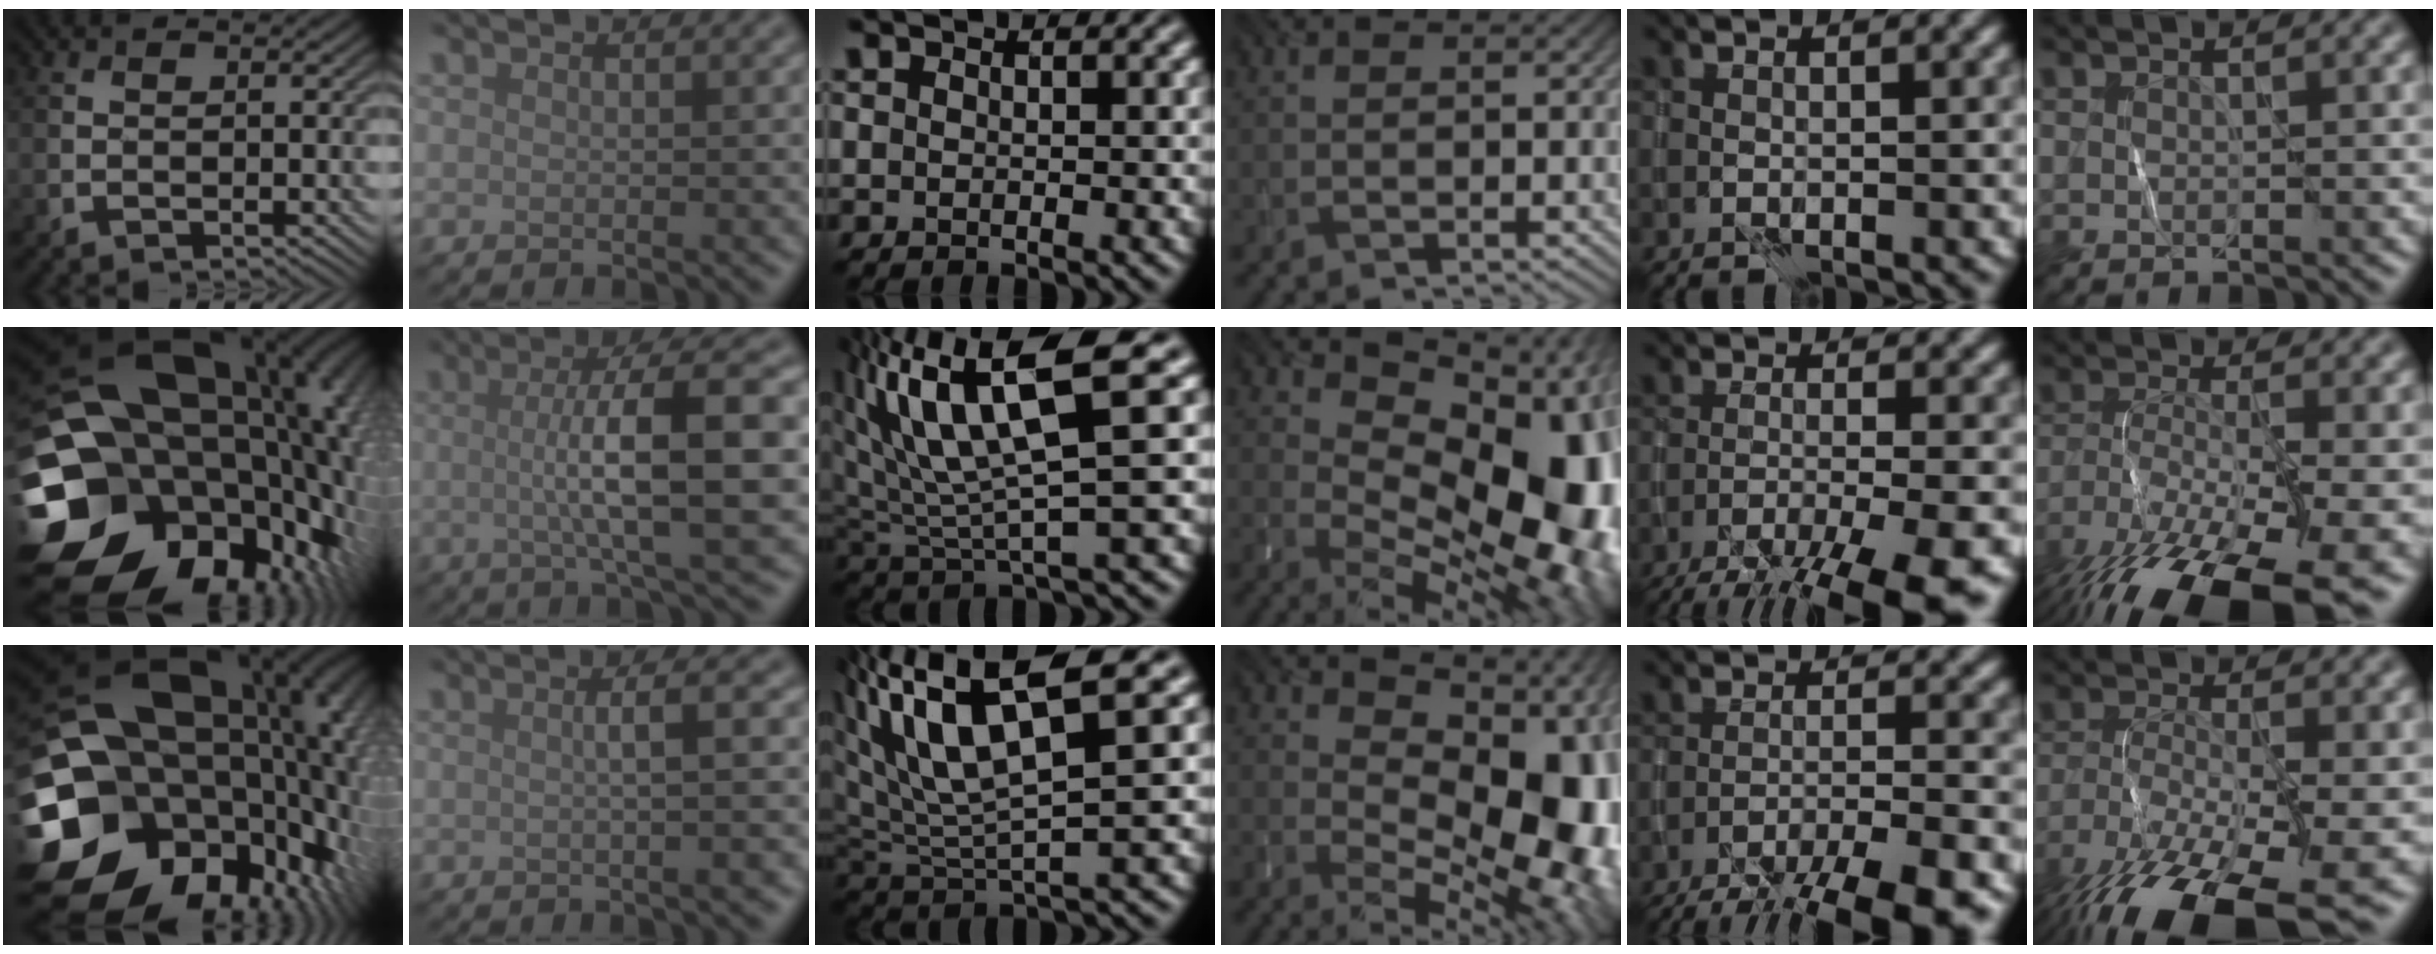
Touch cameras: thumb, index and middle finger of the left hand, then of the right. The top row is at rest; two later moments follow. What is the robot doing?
{"motion": "wrap", "object": "ribbon"}